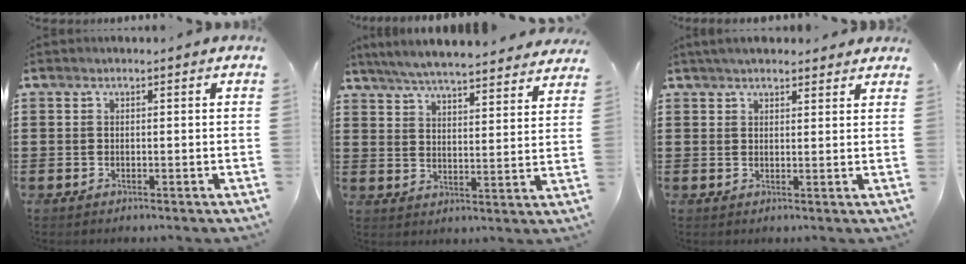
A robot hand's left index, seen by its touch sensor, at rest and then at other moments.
{"total": 6.0, "force": [5.8, -0.2, 1.6], "torque": [-0.055, -0.033, 0.102]}
{"total": 3.2, "force": [2.9, 0.8, 1.0], "torque": [-0.026, 0.001, 0.056]}